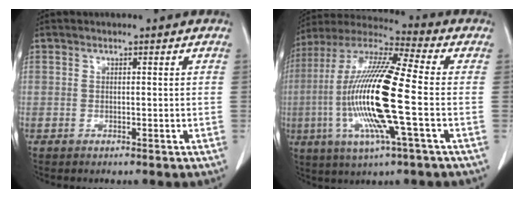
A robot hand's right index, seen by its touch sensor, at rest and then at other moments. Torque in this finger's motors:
{"motor_torque": [2.14, 0.00, 0.97, 0.21]}